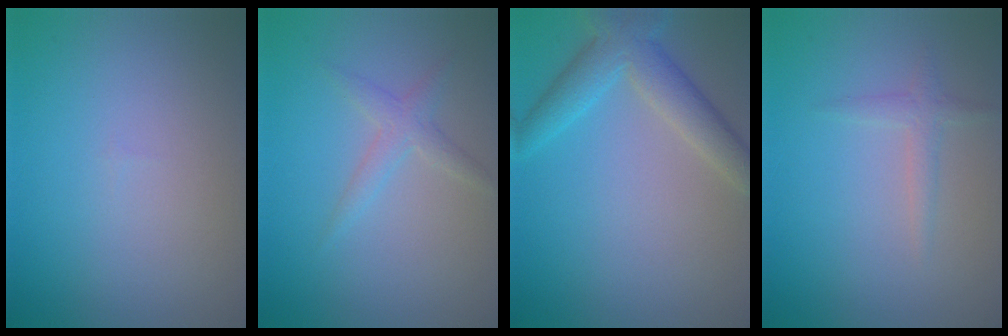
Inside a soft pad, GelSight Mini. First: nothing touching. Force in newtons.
{"total": 1.8, "press": 1.8, "slide": 0.1}
{"total": 4.3, "press": 4.3, "slide": 0.2}
{"total": 1.3, "press": 1.3, "slide": 0.1}